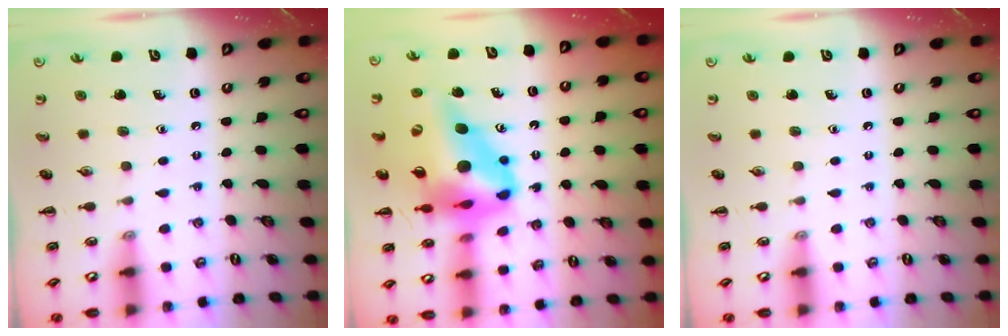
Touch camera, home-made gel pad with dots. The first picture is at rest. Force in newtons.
{"total": 17.5, "press": 16.6, "slide": 5.4}
{"total": 0.0}